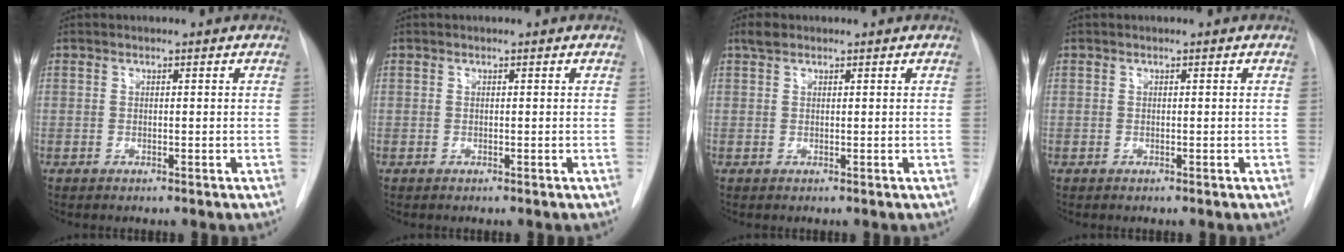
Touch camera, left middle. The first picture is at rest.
{"total": 0.0}
{"total": 1.6, "force": [1.2, 0.8, 0.7], "torque": [-0.015, 0.010, 0.021]}
{"total": 0.0}